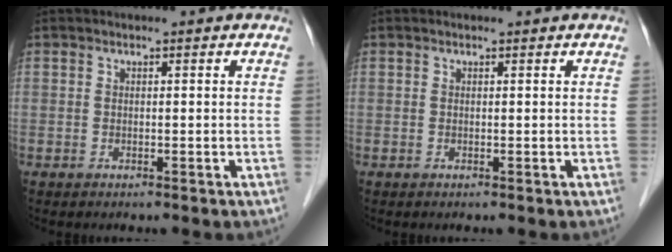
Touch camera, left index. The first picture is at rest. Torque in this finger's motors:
{"motor_torque": [0.26, -0.20, -0.01, 0.01]}